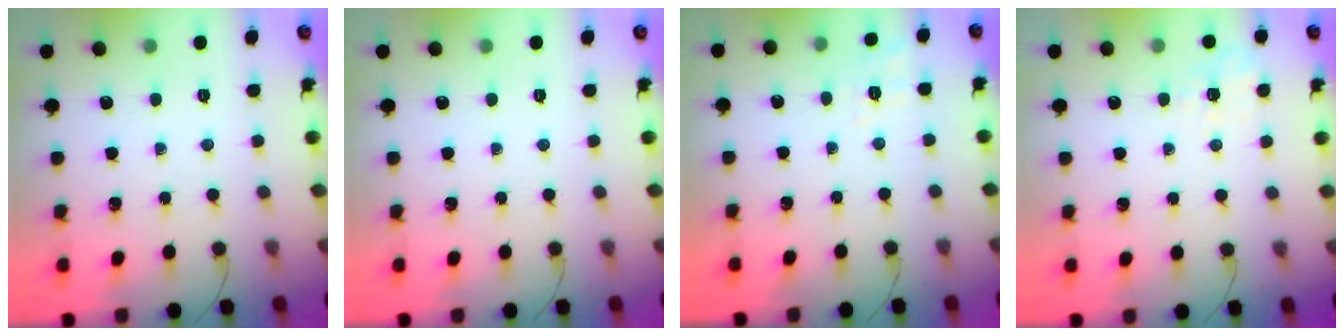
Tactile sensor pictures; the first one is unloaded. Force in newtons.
{"total": 0.0}
{"total": 4.1, "press": 3.6, "slide": 1.9}
{"total": 3.6, "press": 3.2, "slide": 1.8}